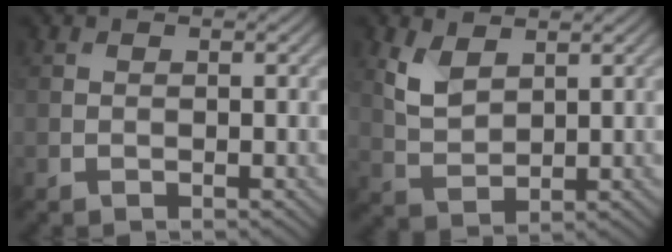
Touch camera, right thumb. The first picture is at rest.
{"total": 4.4, "force": [2.4, 2.4, 2.8], "torque": [-0.075, -0.004, 0.053]}